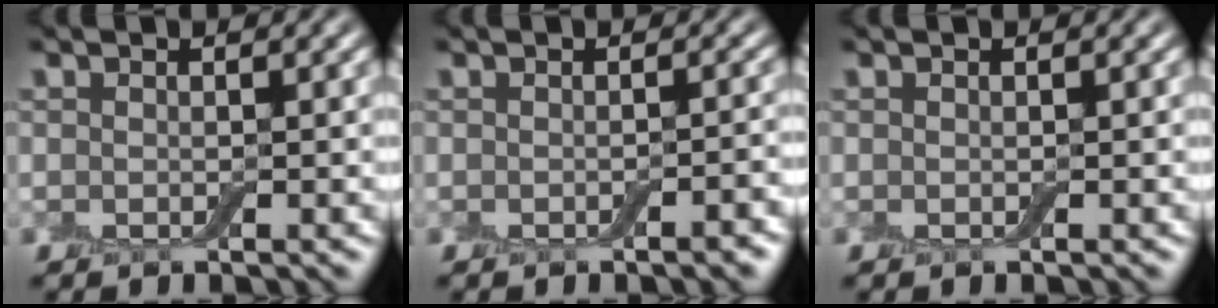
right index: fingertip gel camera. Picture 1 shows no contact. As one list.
[{"total": 1.3, "force": [-0.6, 0.3, 1.0], "torque": [-0.011, 0.002, -0.008]}, {"total": 0.0}]